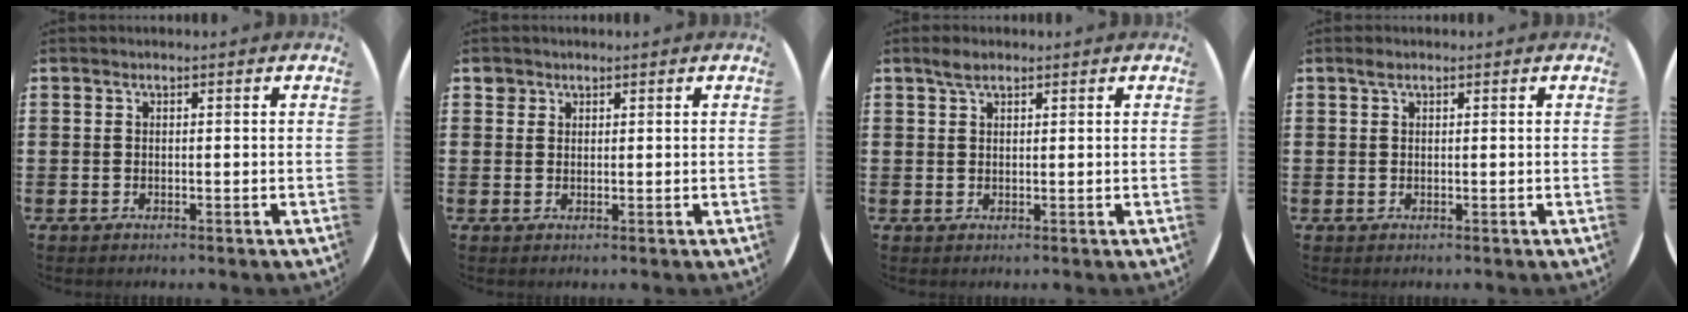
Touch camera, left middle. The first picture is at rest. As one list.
[{"total": 1.4, "force": [1.1, 0.8, -0.1], "torque": [0.008, -0.001, 0.021]}, {"total": 2.3, "force": [1.7, 1.0, 1.1], "torque": [-0.015, 0.003, 0.030]}, {"total": 0.8, "force": [0.5, 0.5, 0.4], "torque": [-0.002, 0.001, 0.008]}]